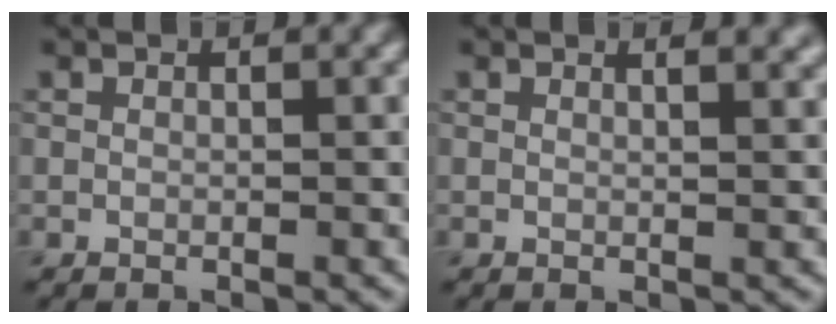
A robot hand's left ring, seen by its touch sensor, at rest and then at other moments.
{"total": 3.0, "force": [2.1, 1.2, 1.6], "torque": [-0.002, 0.013, 0.012]}